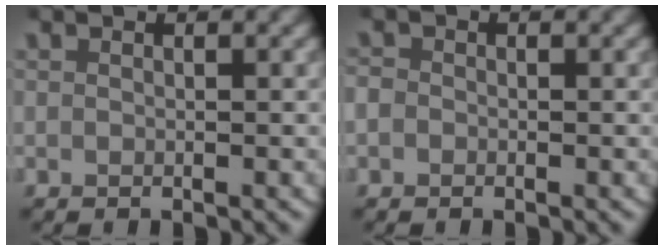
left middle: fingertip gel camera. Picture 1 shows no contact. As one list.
[{"total": 1.5, "force": [-0.2, 1.4, 0.5], "torque": [-0.020, 0.001, -0.007]}]